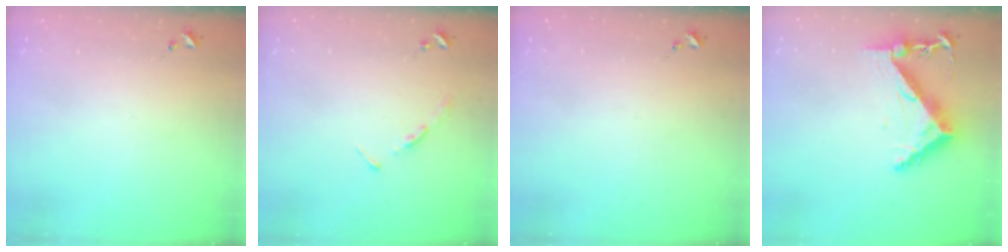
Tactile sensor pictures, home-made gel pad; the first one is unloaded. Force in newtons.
{"total": 3.5, "press": 3.5, "slide": 0.4}
{"total": 0.0}
{"total": 7.8, "press": 7.7, "slide": 1.0}